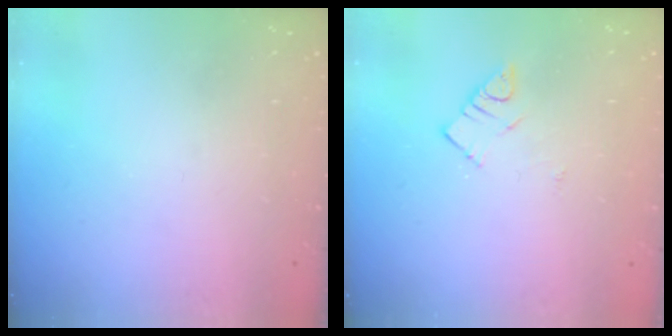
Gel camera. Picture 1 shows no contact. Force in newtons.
{"total": 4.3, "press": 4.3, "slide": 0.5}